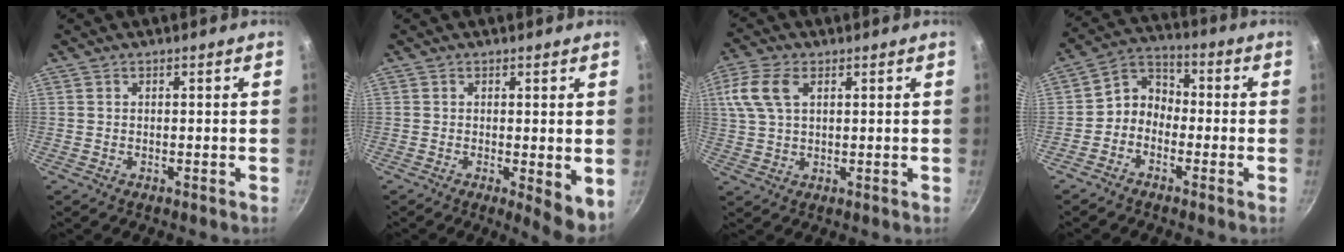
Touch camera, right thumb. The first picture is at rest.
{"total": 5.5, "force": [-0.4, 1.9, 5.1], "torque": [-0.059, -0.009, -0.003]}
{"total": 8.2, "force": [2.8, 4.8, 6.1], "torque": [-0.129, 0.011, 0.050]}
{"total": 6.4, "force": [-2.2, 5.1, 3.1], "torque": [-0.028, 0.041, -0.064]}